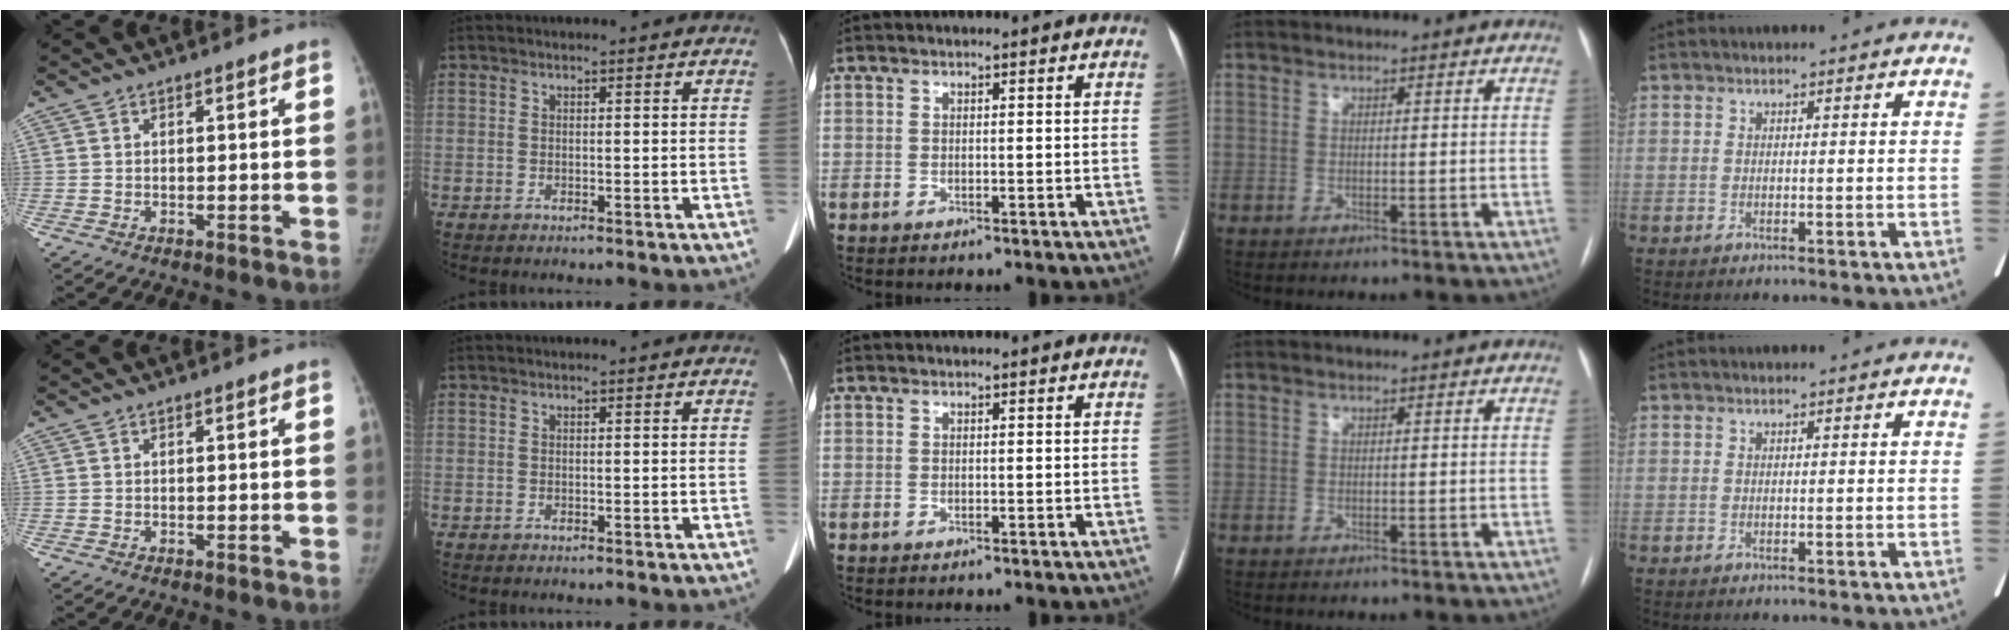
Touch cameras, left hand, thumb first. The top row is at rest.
{}